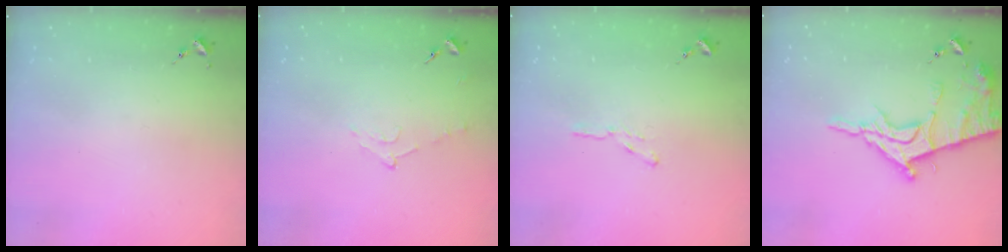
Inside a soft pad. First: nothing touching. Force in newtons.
{"total": 4.9, "press": 4.8, "slide": 1.3}
{"total": 3.2, "press": 3.2, "slide": 0.3}
{"total": 14.2, "press": 14.2, "slide": 1.1}